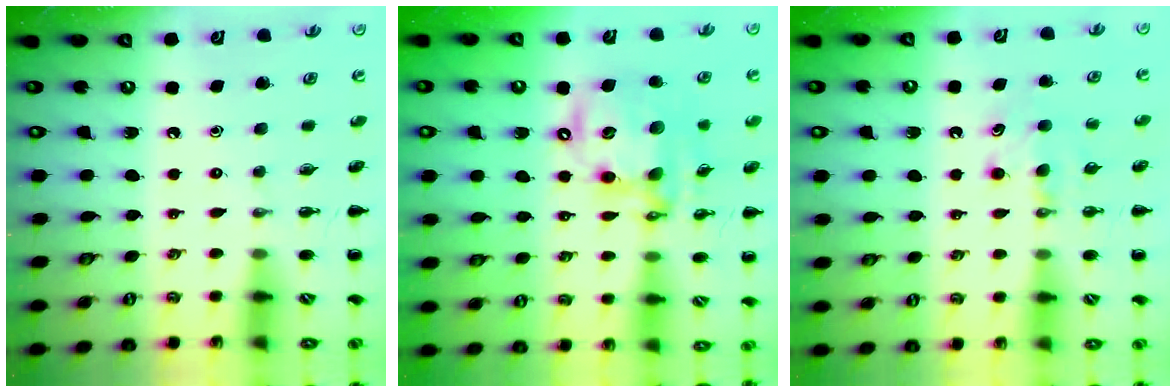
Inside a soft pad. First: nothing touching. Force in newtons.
{"total": 15.4, "press": 14.9, "slide": 3.6}
{"total": 5.5, "press": 5.3, "slide": 1.6}